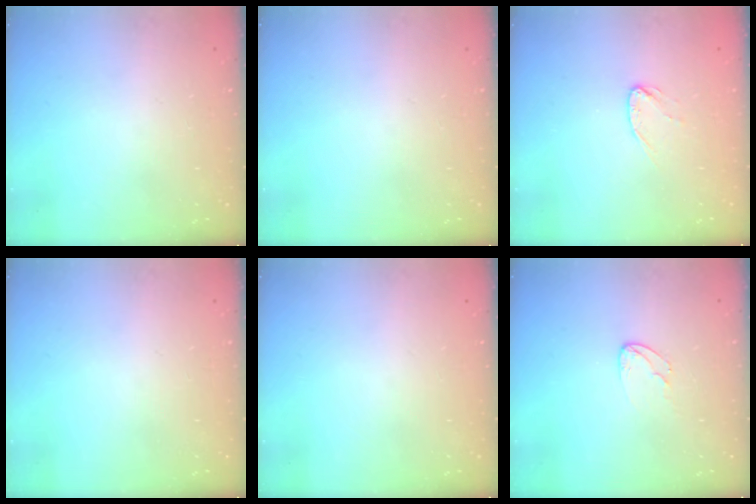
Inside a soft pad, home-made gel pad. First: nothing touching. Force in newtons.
{"total": 0.0}
{"total": 5.2, "press": 5.1, "slide": 0.4}
{"total": 0.0}
{"total": 0.0}
{"total": 5.0, "press": 5.0, "slide": 0.4}